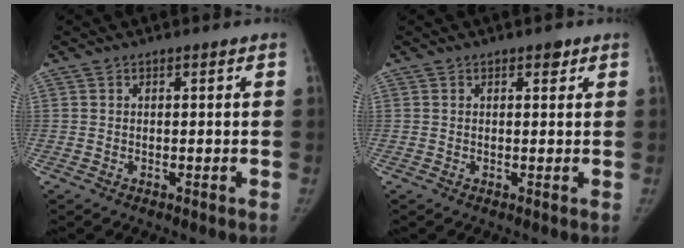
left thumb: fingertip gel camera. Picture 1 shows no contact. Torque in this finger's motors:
{"motor_torque": [0.14, -0.03, 0.29, 0.20, 0.06]}